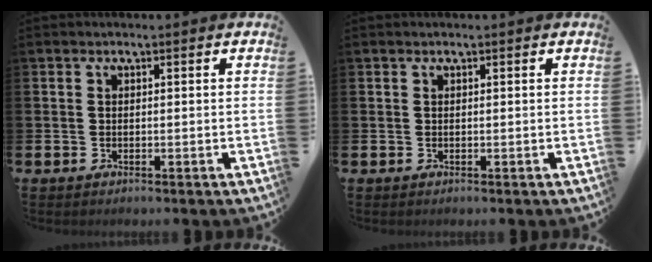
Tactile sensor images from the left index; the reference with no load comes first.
{"total": 0.0}